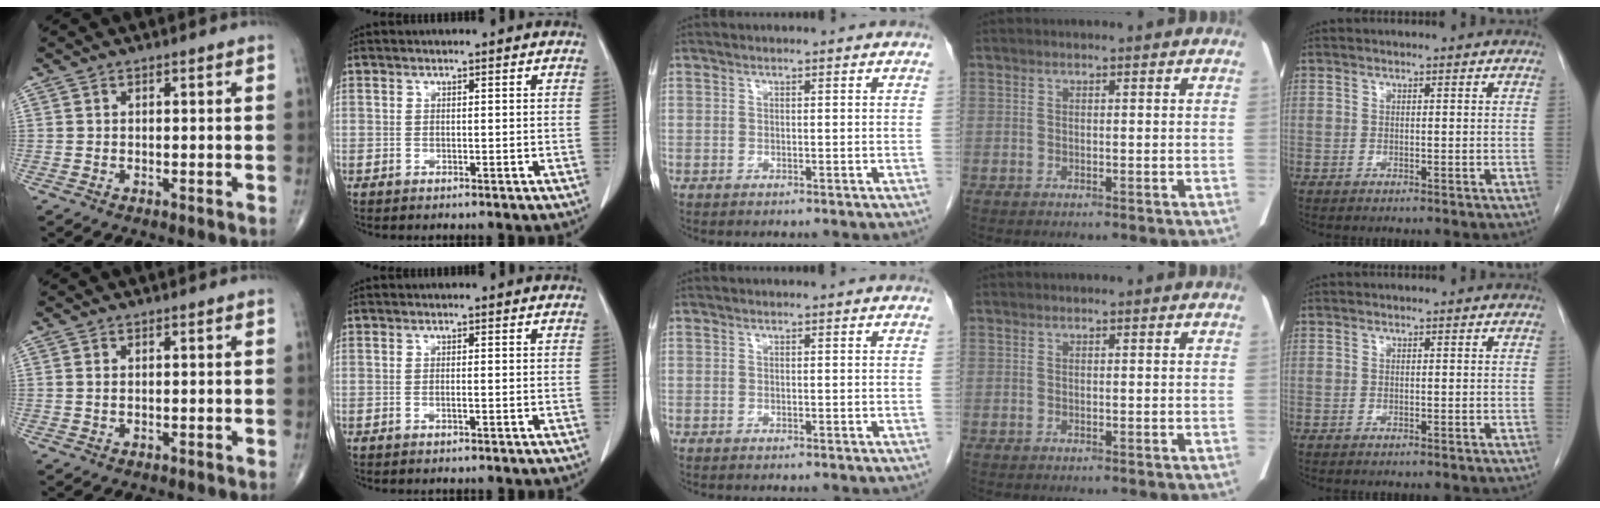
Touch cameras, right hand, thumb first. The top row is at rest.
{"thumb": {"total": 0.5, "force": [0.2, 0.2, 0.4], "torque": [-0.013, 0.002, 0.005]}, "index": {"total": 0.7, "force": [-0.2, 0.0, 0.6], "torque": [-0.013, 0.001, -0.003]}}